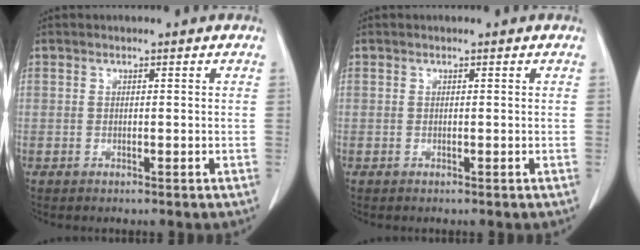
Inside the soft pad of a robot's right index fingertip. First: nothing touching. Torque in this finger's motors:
{"motor_torque": [0.00, 0.00, 0.00, 0.00]}